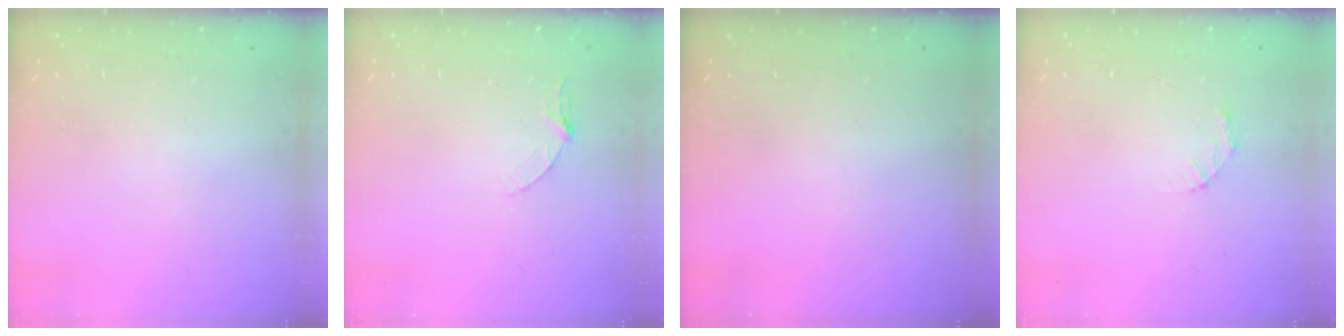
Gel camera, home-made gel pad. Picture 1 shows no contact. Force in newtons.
{"total": 4.0, "press": 3.9, "slide": 0.4}
{"total": 0.0}
{"total": 2.1, "press": 2.1, "slide": 0.2}